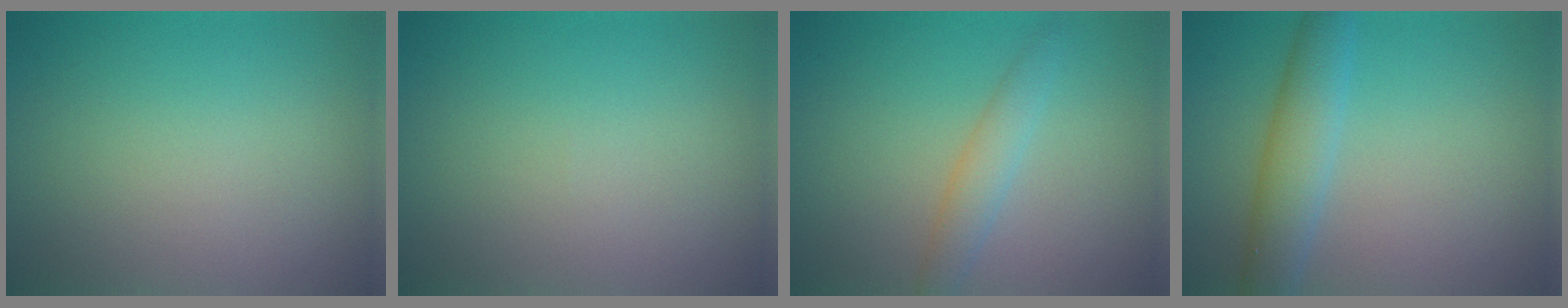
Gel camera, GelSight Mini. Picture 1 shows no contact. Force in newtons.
{"total": 0.0}
{"total": 2.3, "press": 2.3, "slide": 0.0}
{"total": 4.0, "press": 4.0, "slide": 0.2}